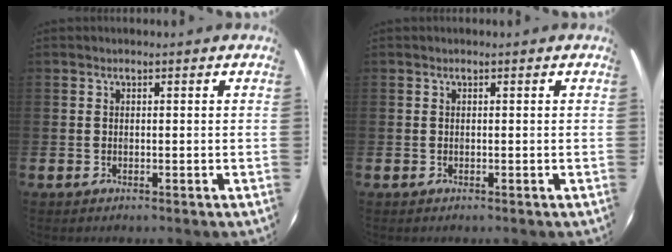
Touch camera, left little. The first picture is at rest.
{"total": 0.0}